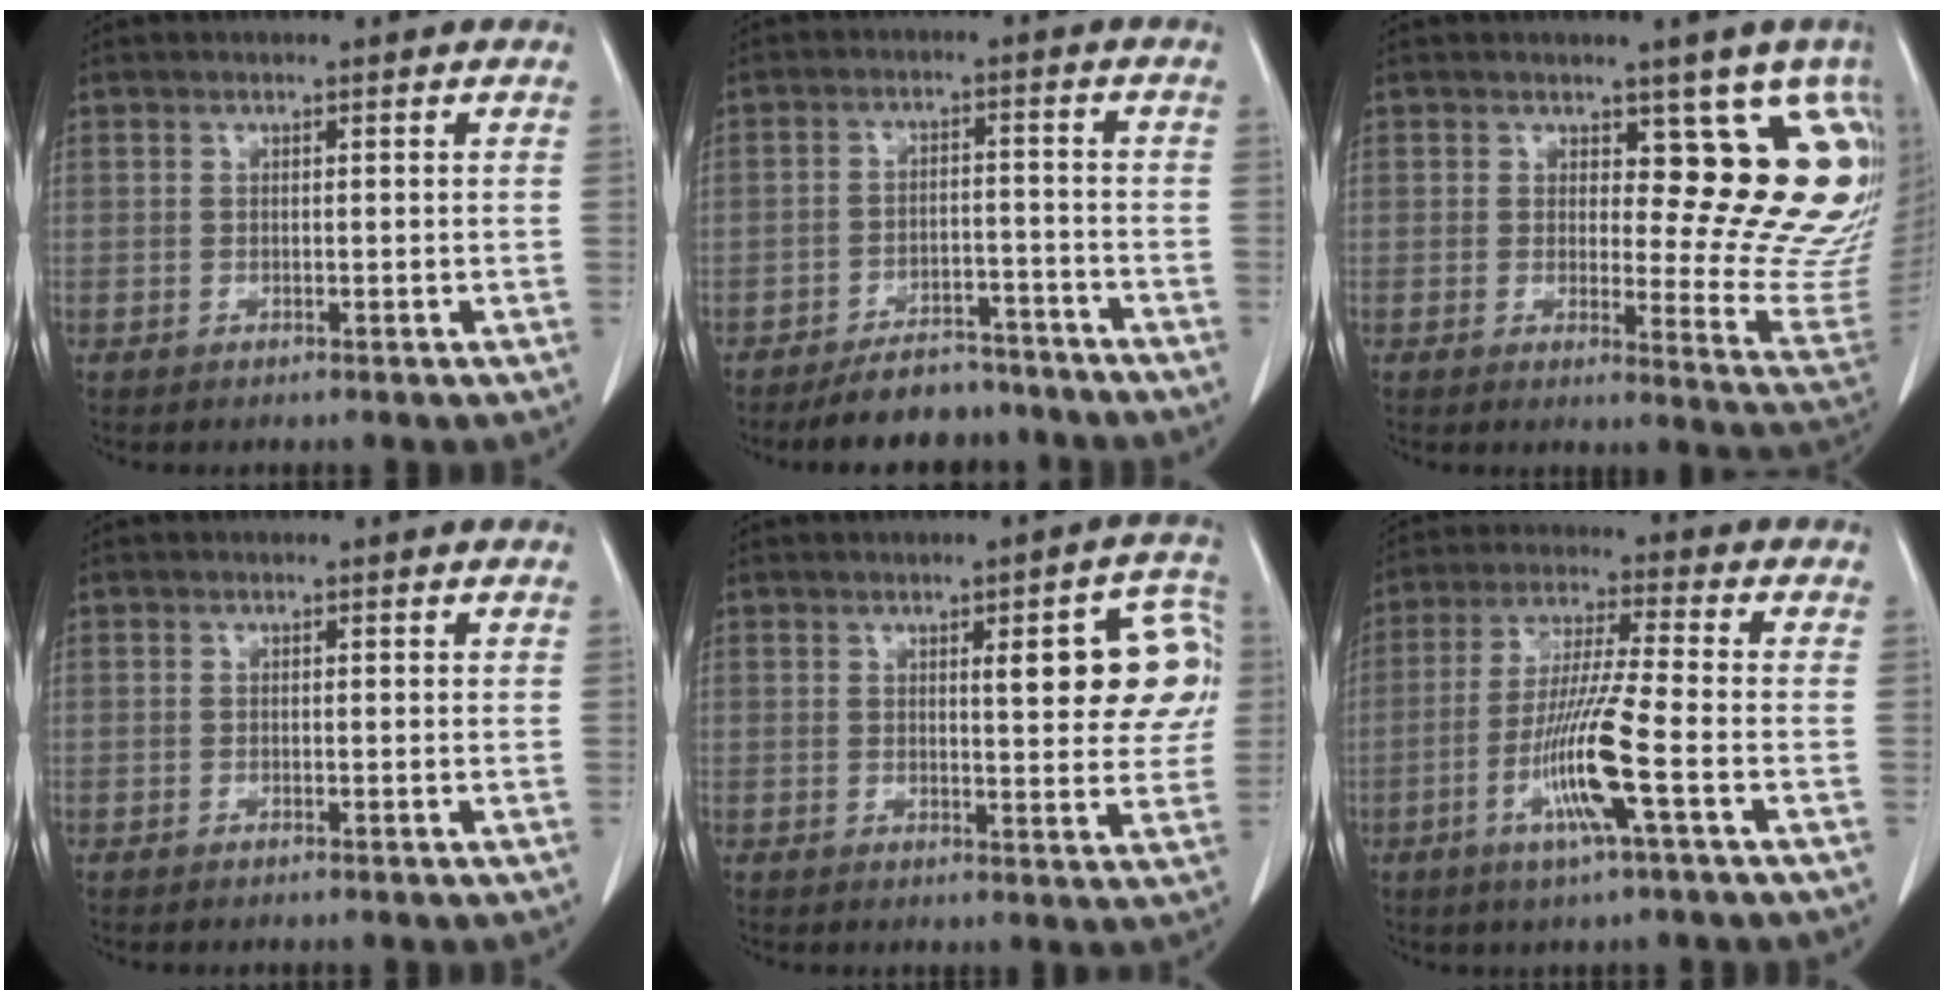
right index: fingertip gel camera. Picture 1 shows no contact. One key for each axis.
{"total": 8.4, "fx": -7.5, "fy": 3.1, "fz": 2.2, "tx": -0.025, "ty": 0.007, "tz": -0.114}
{"total": 13.0, "fx": 7.4, "fy": 5.0, "fz": 9.5, "tx": -0.093, "ty": -0.030, "tz": 0.072}
{"total": 0.0}
{"total": 10.8, "fx": 2.5, "fy": 2.8, "fz": 10.1, "tx": -0.109, "ty": 0.018, "tz": 0.025}
{"total": 11.0, "fx": -3.9, "fy": -0.5, "fz": 10.3, "tx": -0.206, "ty": -0.013, "tz": -0.077}